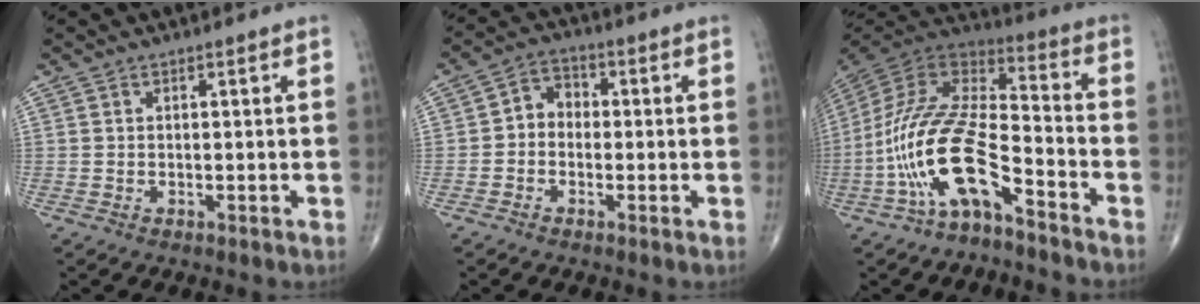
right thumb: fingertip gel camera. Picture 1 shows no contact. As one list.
[{"total": 4.9, "force": [-0.6, 4.0, 2.7], "torque": [-0.023, 0.021, -0.026]}, {"total": 17.7, "force": [-8.6, 6.7, 13.9], "torque": [-0.284, 0.078, -0.164]}]